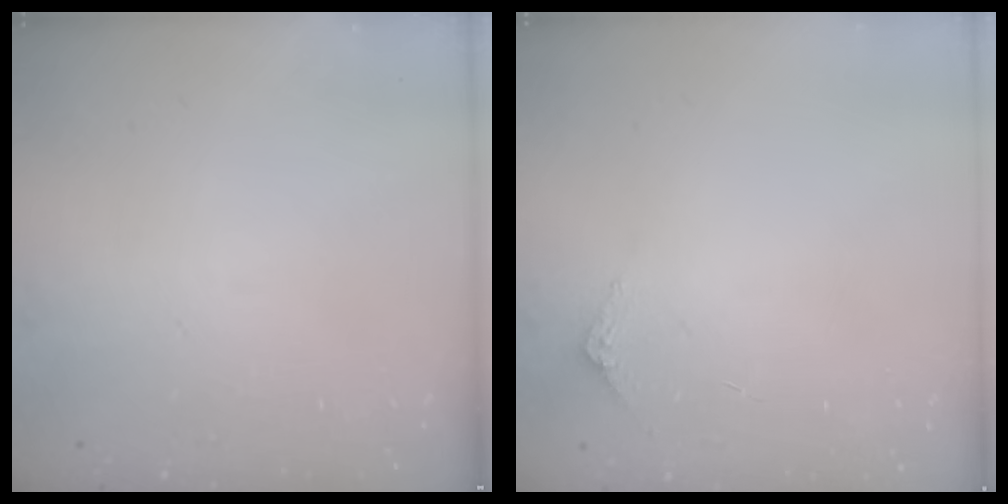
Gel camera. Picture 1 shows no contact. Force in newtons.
{"total": 2.9, "press": 2.9, "slide": 0.2}